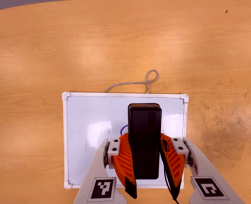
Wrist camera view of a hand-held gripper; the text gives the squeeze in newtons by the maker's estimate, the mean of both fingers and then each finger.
{"total": 9.7, "left": 8.4, "right": 11.0}